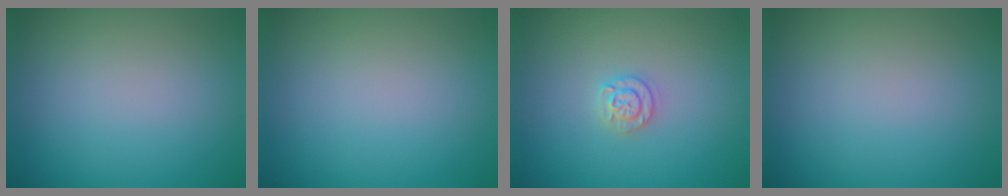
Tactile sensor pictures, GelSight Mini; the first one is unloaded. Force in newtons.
{"total": 0.0}
{"total": 1.7, "press": 1.7, "slide": 0.3}
{"total": 0.0}